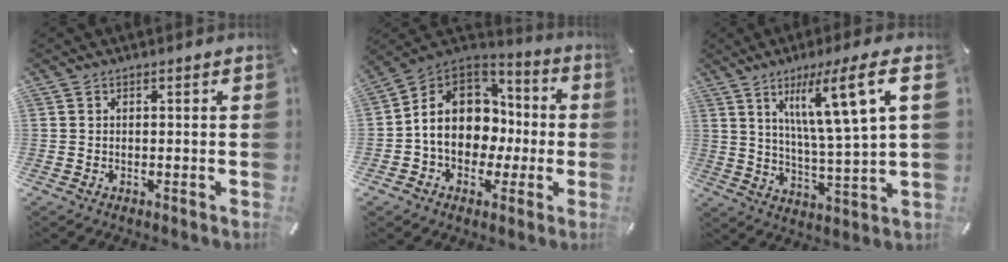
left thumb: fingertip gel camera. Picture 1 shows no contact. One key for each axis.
{"total": 14.1, "fx": -1.0, "fy": 12.0, "fz": 7.2, "tx": -0.143, "ty": 0.009, "tz": -0.012}
{"total": 15.2, "fx": 7.5, "fy": 1.5, "fz": 13.1, "tx": -0.226, "ty": -0.024, "tz": 0.110}